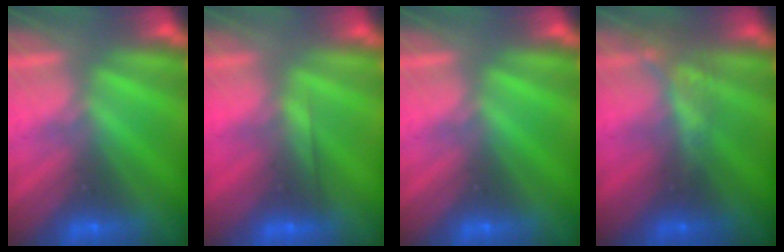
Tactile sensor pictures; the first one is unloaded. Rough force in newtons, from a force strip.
{"total": 1.9}
{"total": 0.0}
{"total": 2.1}